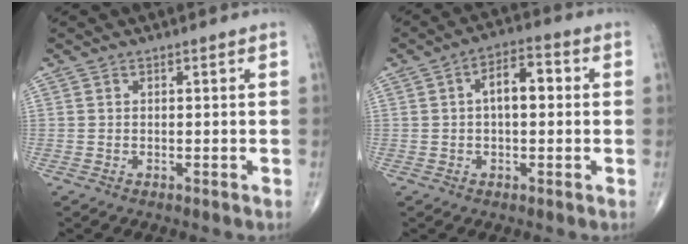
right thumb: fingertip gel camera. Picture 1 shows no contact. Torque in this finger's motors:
{"motor_torque": [0.71, 0.60, 0.64, -0.06, 0.05]}